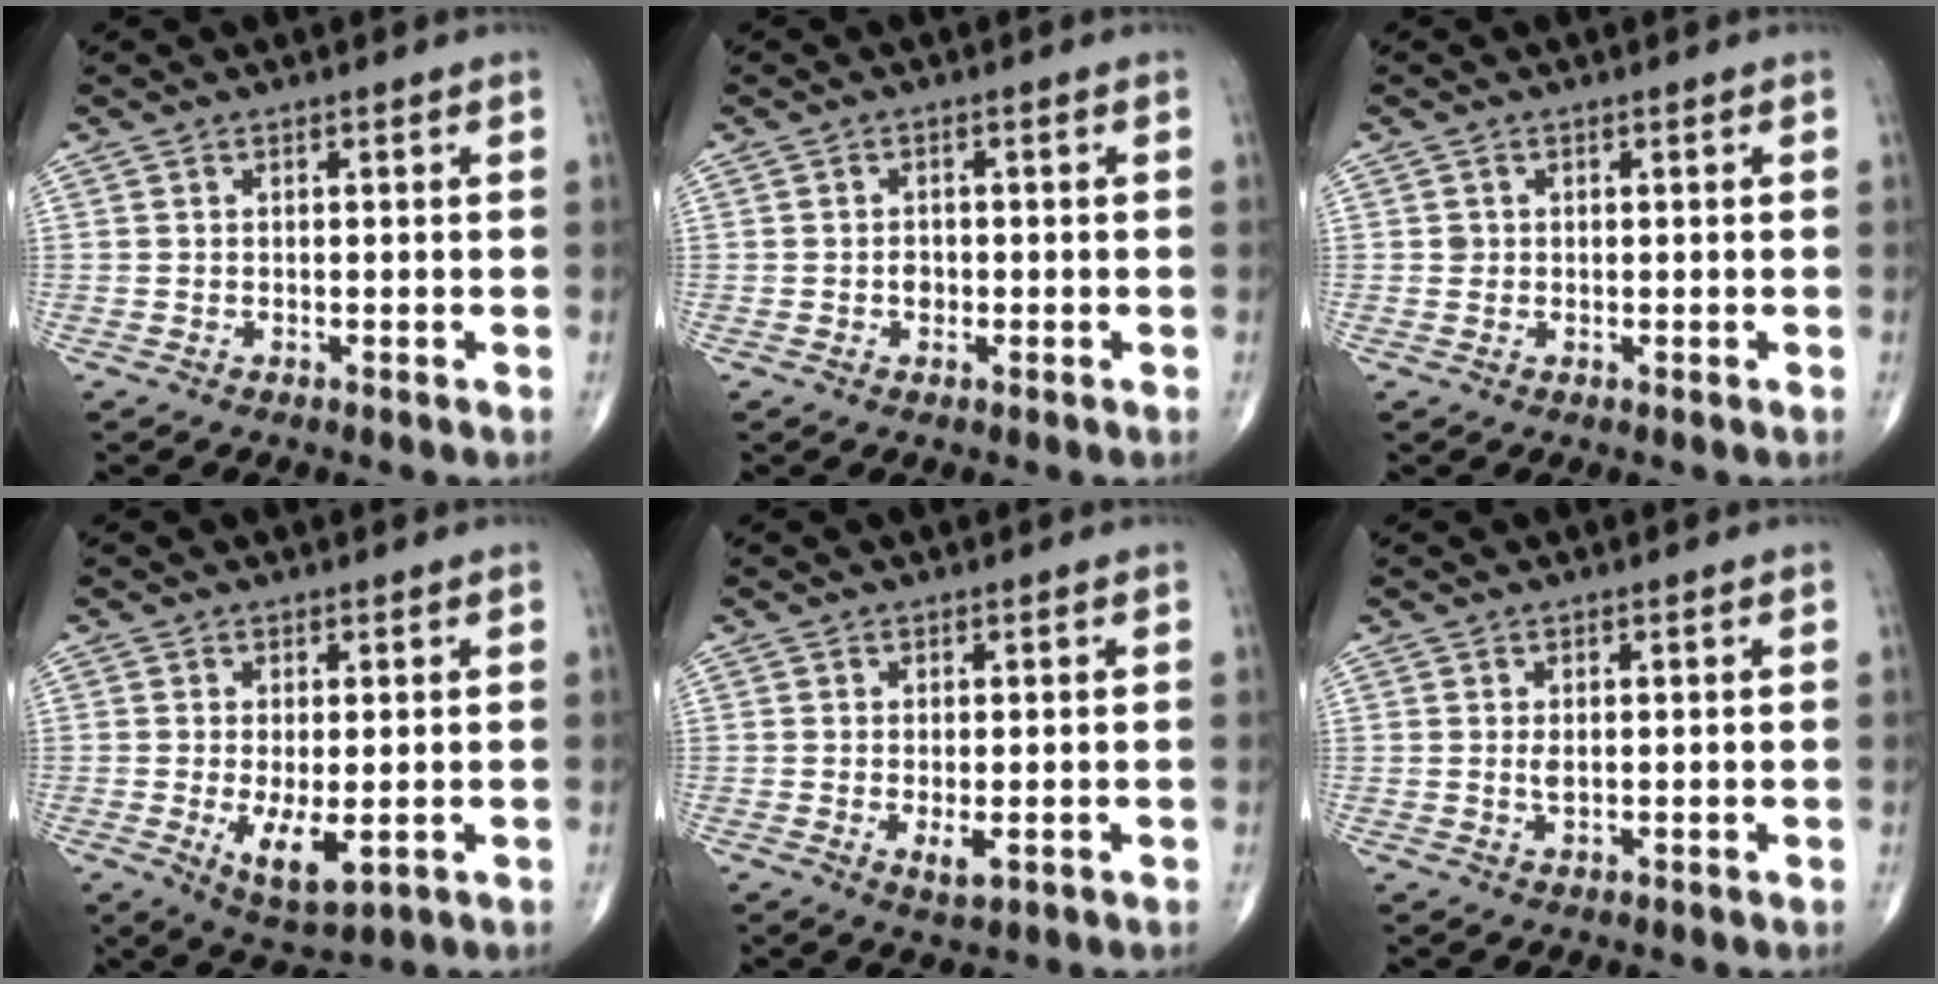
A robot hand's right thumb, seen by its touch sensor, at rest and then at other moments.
{"total": 1.6, "force": [-0.4, 1.3, 0.9], "torque": [-0.008, 0.005, -0.007]}
{"total": 1.0, "force": [0.1, 1.0, 0.3], "torque": [0.001, 0.001, 0.003]}
{"total": 6.5, "force": [-1.2, 2.6, 5.9], "torque": [-0.099, -0.019, -0.010]}
{"total": 2.5, "force": [-0.6, 0.9, 2.3], "torque": [-0.039, -0.007, -0.007]}
{"total": 1.4, "force": [0.2, 0.6, 1.2], "torque": [-0.023, -0.004, 0.006]}